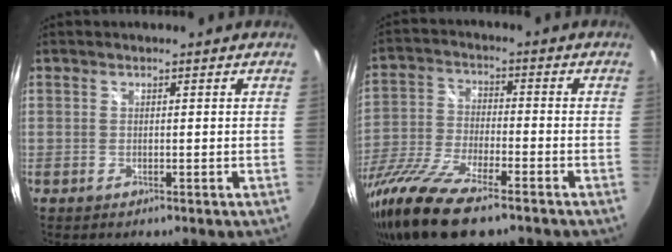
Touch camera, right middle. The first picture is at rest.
{"total": 18.5, "force": [-13.3, 4.7, 12.0], "torque": [-0.260, -0.054, -0.254]}